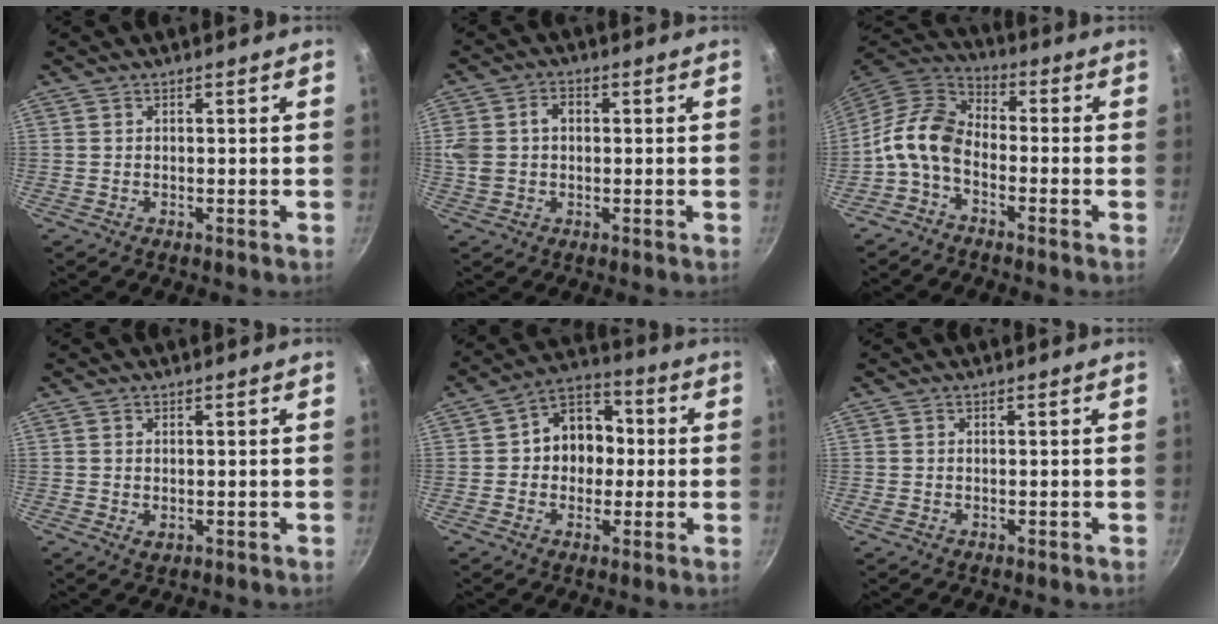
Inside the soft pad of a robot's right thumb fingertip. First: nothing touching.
{"total": 6.8, "force": [0.7, 5.2, 4.4], "torque": [-0.078, 0.011, 0.008]}
{"total": 9.6, "force": [-3.1, 6.1, 6.7], "torque": [-0.128, 0.048, -0.080]}
{"total": 1.4, "force": [0.1, 1.0, 1.0], "torque": [-0.016, -0.002, 0.002]}
{"total": 10.7, "force": [0.2, 8.7, 6.1], "torque": [-0.039, 0.026, -0.012]}
{"total": 0.0}